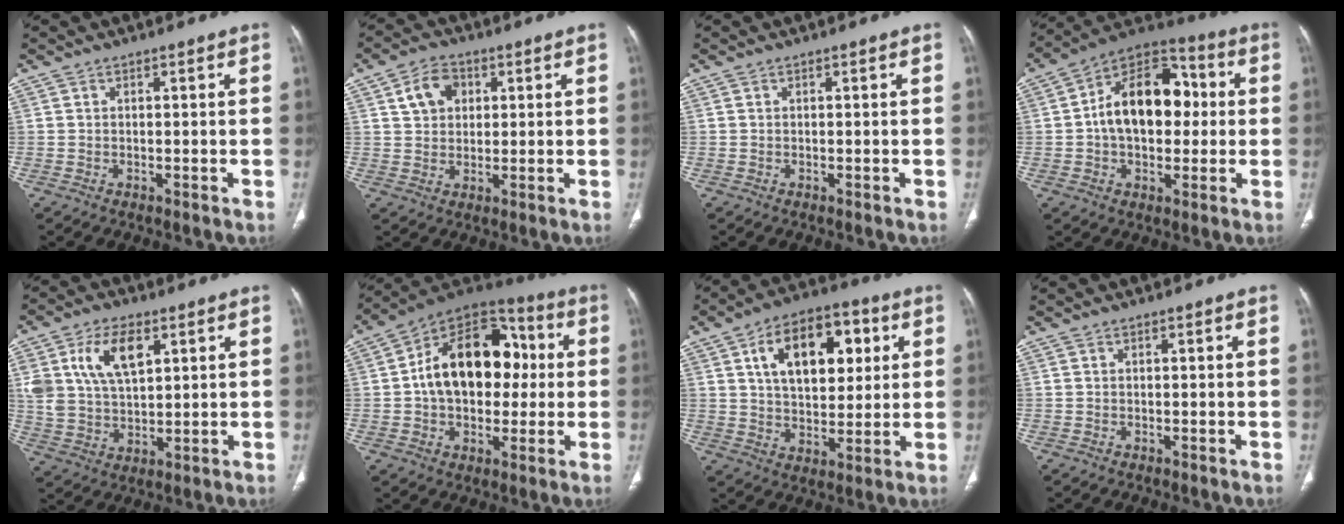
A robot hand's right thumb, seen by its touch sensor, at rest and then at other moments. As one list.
[{"total": 6.7, "force": [2.4, 5.0, 3.8], "torque": [-0.044, 0.001, 0.039]}, {"total": 0.0}, {"total": 17.9, "force": [1.2, 11.5, 13.6], "torque": [-0.177, 0.035, 0.010]}, {"total": 12.0, "force": [4.7, 6.6, 8.9], "torque": [-0.159, -0.009, 0.094]}, {"total": 21.1, "force": [1.6, 14.1, 15.6], "torque": [-0.207, 0.034, 0.020]}, {"total": 17.3, "force": [5.7, 10.0, 12.8], "torque": [-0.160, -0.001, 0.092]}, {"total": 0.0}]